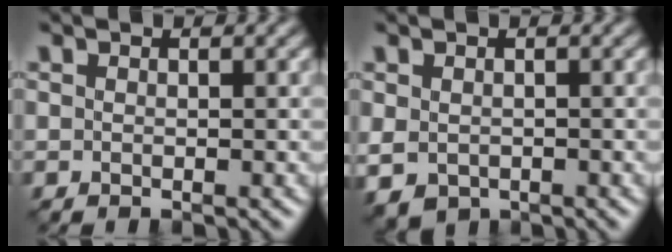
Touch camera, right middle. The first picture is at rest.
{"total": 2.0, "force": [-0.6, 1.5, 1.1], "torque": [-0.028, -0.008, -0.008]}